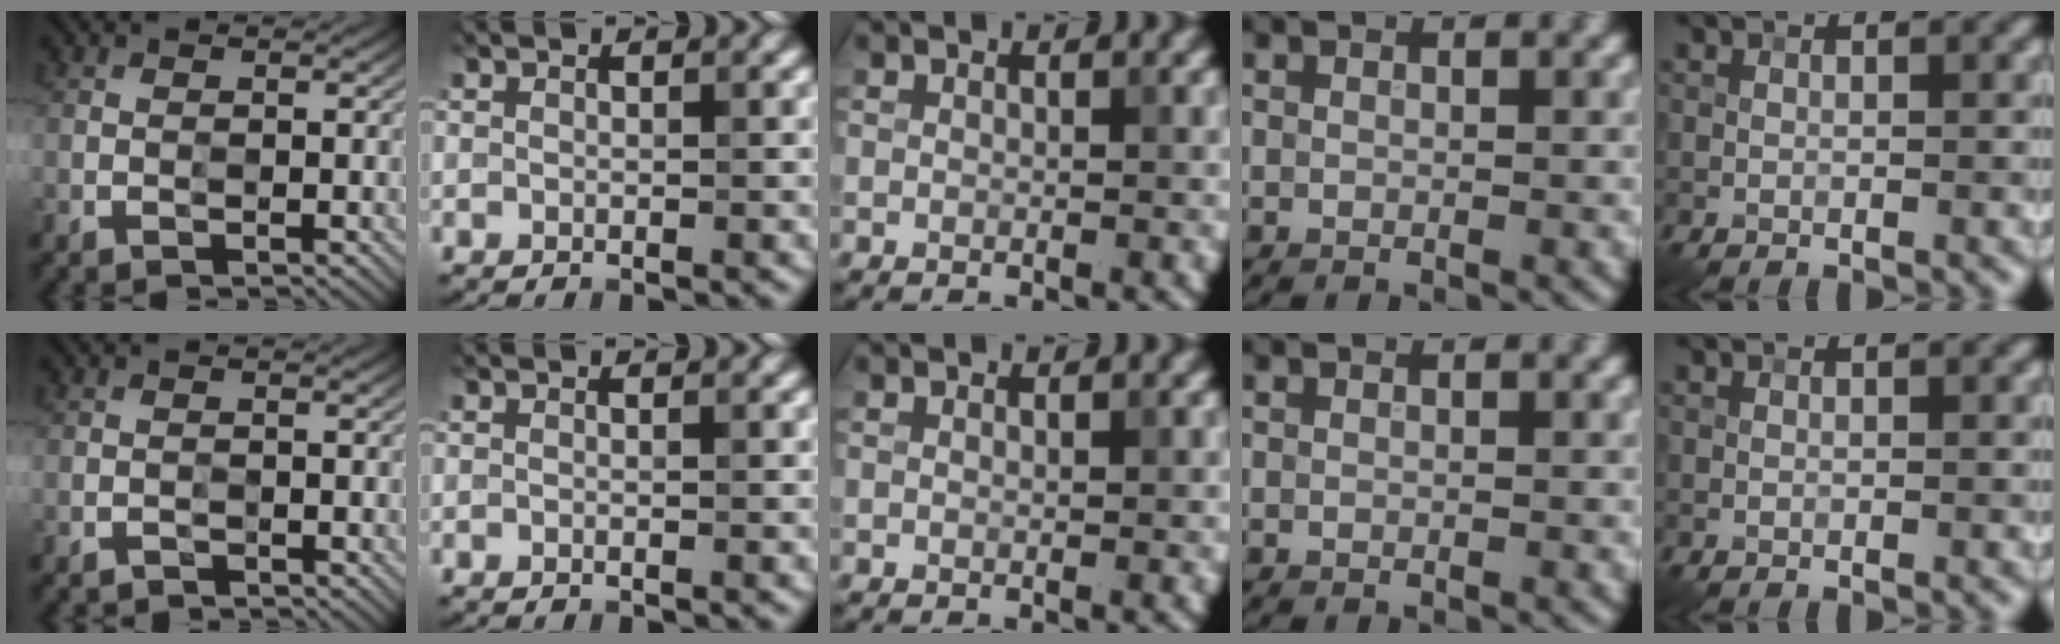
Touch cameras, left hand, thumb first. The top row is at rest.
{"thumb": {"total": 1.2, "force": [-1.0, 0.0, -0.7], "torque": [0.016, 0.001, -0.018]}}